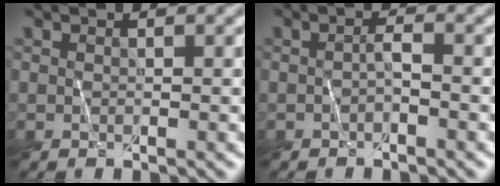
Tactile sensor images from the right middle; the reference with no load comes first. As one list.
[{"total": 0.9, "force": [-0.7, 0.1, 0.5], "torque": [-0.009, 0.006, -0.006]}]